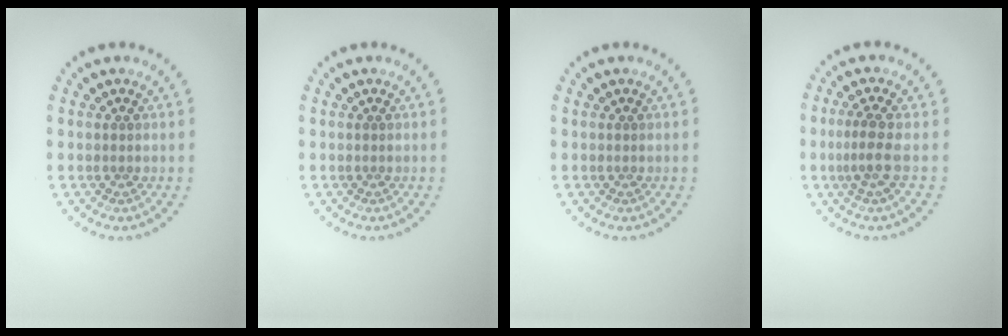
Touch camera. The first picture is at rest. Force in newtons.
{"total": 0.0}
{"total": 0.0}
{"total": 2.3, "press": 1.5, "slide": 1.7}